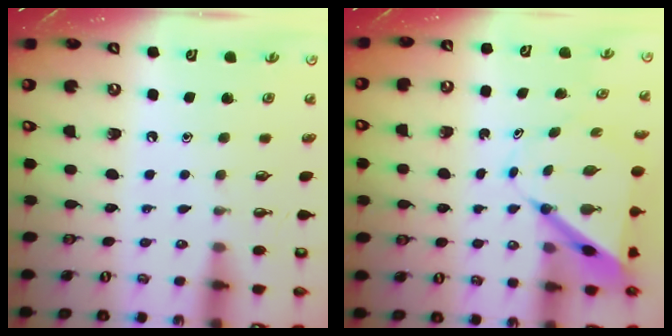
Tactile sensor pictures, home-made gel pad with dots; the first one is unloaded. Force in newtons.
{"total": 7.5, "press": 7.4, "slide": 0.6}